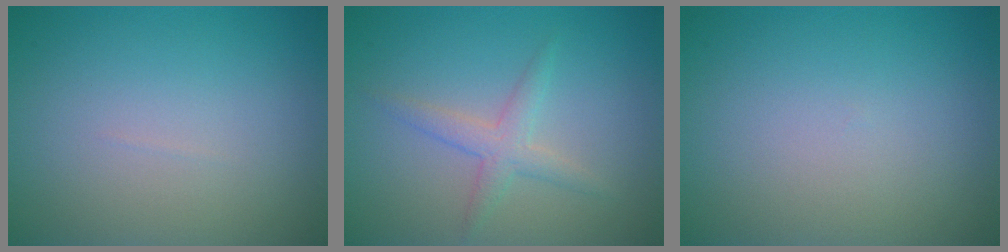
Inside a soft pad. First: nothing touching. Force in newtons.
{"total": 2.2, "press": 2.2, "slide": 0.0}
{"total": 0.0}